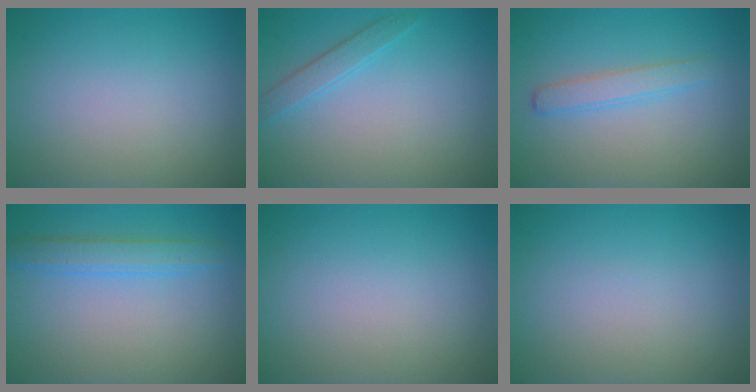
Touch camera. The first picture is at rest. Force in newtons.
{"total": 1.6, "press": 1.6, "slide": 0.1}
{"total": 2.0, "press": 2.0, "slide": 0.0}
{"total": 2.7, "press": 2.7, "slide": 0.1}
{"total": 0.0}
{"total": 0.0}